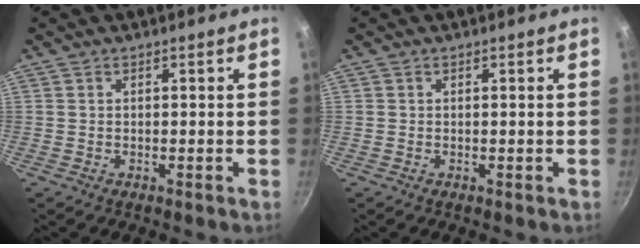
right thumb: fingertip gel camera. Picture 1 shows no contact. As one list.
[{"total": 0.0}]